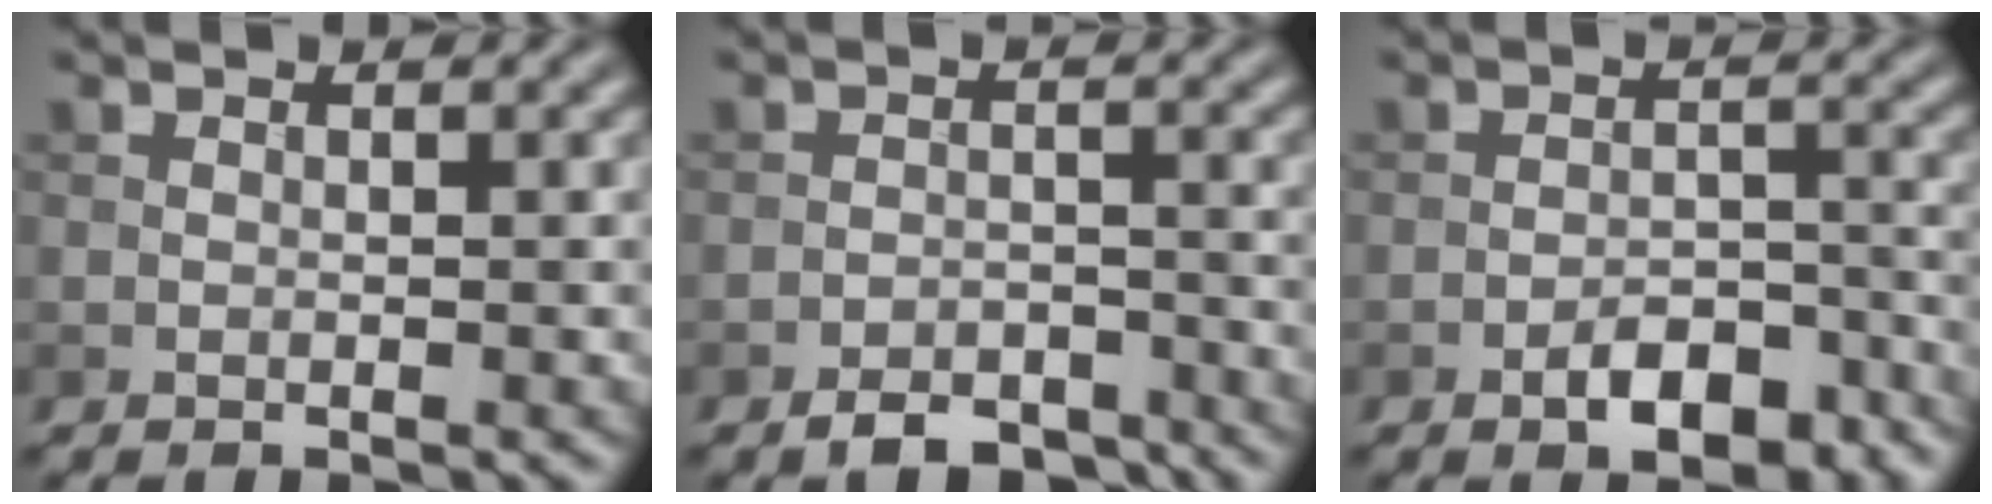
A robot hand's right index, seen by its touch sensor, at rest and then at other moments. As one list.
[{"total": 4.1, "force": [-3.4, 1.7, 1.6], "torque": [-0.020, 0.001, -0.062]}, {"total": 4.8, "force": [-3.0, 2.1, 3.1], "torque": [-0.044, 0.005, -0.045]}]